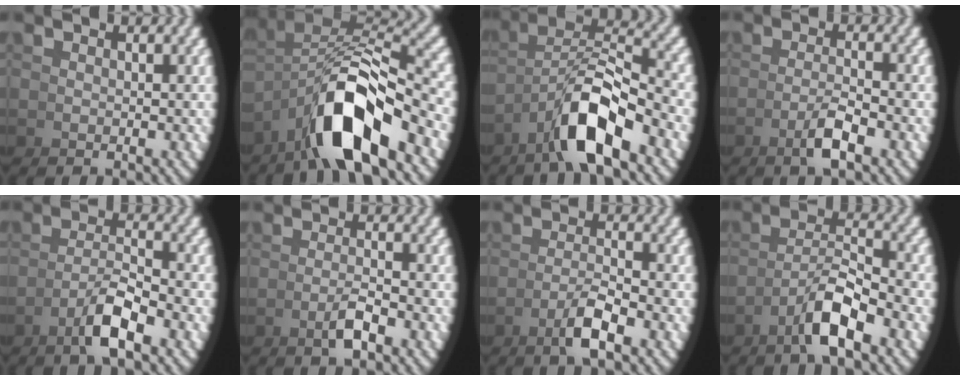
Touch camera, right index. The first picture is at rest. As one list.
[{"total": 8.5, "force": [-2.6, 4.1, 7.0], "torque": [-0.113, -0.007, -0.032]}, {"total": 7.4, "force": [-0.8, 4.0, 6.1], "torque": [-0.106, -0.008, -0.009]}, {"total": 2.5, "force": [-1.2, -0.5, 2.1], "torque": [-0.024, 0.004, -0.022]}, {"total": 3.6, "force": [-1.4, 0.4, 3.3], "torque": [-0.052, -0.003, -0.022]}, {"total": 2.0, "force": [-1.1, -0.5, 1.6], "torque": [-0.013, 0.006, -0.021]}, {"total": 2.8, "force": [-1.2, -0.4, 2.5], "torque": [-0.032, 0.001, -0.023]}, {"total": 4.4, "force": [-1.2, 1.3, 4.0], "torque": [-0.070, -0.003, -0.018]}]